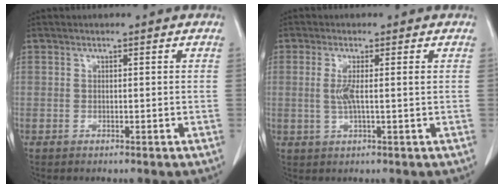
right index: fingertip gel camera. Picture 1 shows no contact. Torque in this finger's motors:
{"motor_torque": [0.08, 0.03, 0.10, 0.02]}